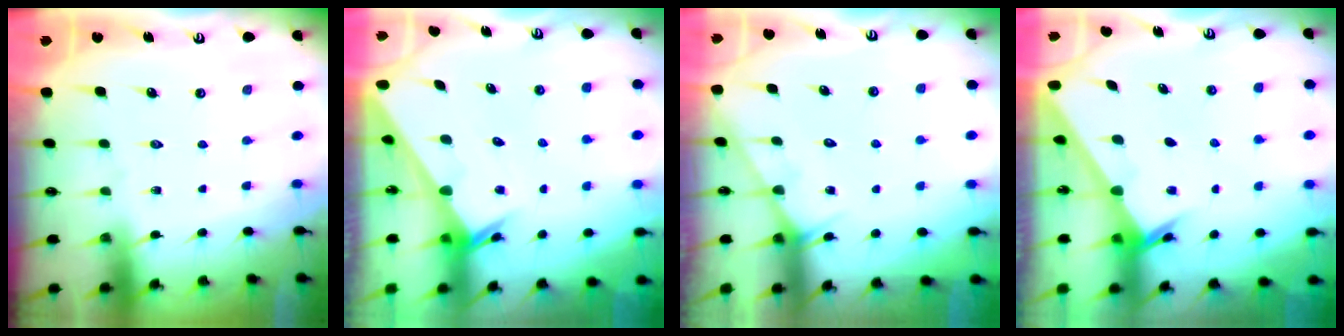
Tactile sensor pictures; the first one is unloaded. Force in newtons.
{"total": 2.0, "press": 2.0, "slide": 0.1}
{"total": 5.1, "press": 5.1, "slide": 0.3}
{"total": 2.1, "press": 2.1, "slide": 0.2}